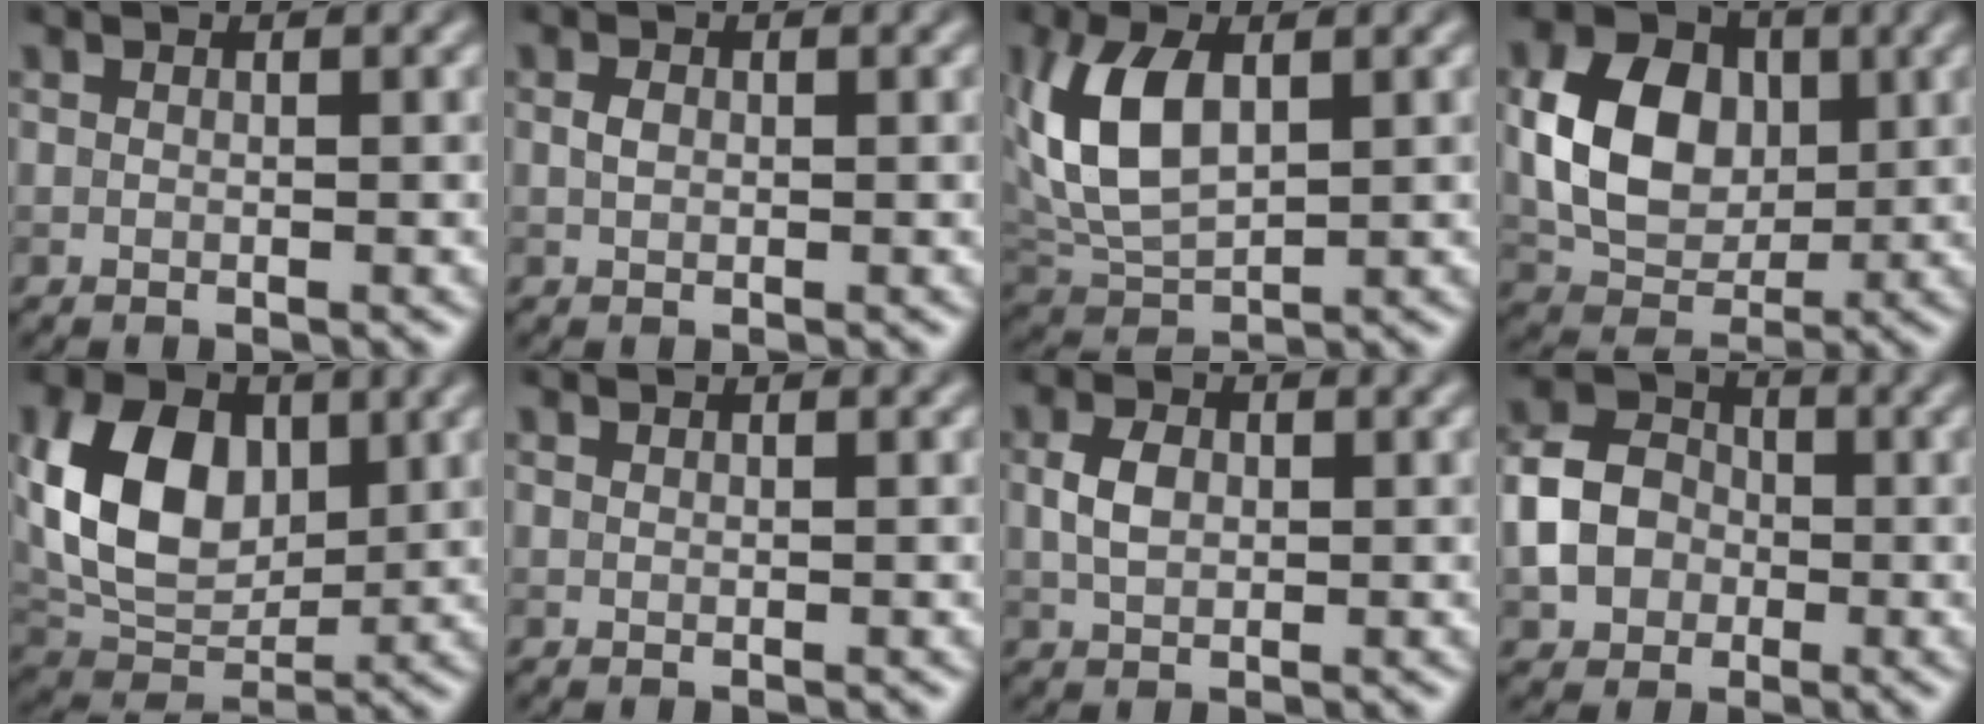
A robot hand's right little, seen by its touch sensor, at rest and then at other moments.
{"total": 1.0, "force": [0.1, 0.7, 0.6], "torque": [-0.015, 0.001, 0.002]}
{"total": 6.7, "force": [1.5, 3.7, 5.4], "torque": [-0.123, 0.006, 0.031]}
{"total": 8.1, "force": [0.8, 6.1, 5.2], "torque": [-0.100, 0.004, 0.015]}
{"total": 9.5, "force": [1.9, 6.5, 6.6], "torque": [-0.141, -0.002, 0.035]}
{"total": 0.0}
{"total": 2.5, "force": [0.2, 1.8, 1.8], "torque": [-0.040, 0.004, 0.004]}
{"total": 5.5, "force": [-1.2, 4.5, 2.8], "torque": [-0.059, 0.011, -0.034]}